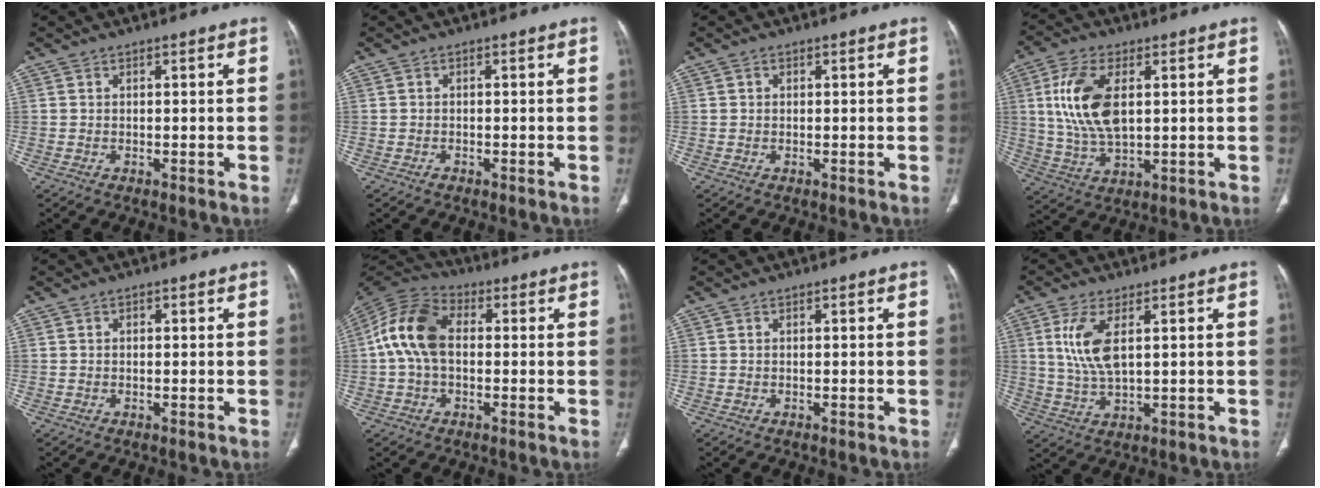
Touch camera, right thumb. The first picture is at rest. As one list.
[{"total": 0.7, "force": [-0.5, 0.4, 0.2], "torque": [-0.003, 0.001, -0.010]}, {"total": 0.6, "force": [0.1, 0.5, 0.2], "torque": [0.001, 0.002, 0.002]}, {"total": 12.9, "force": [2.6, 6.6, 10.8], "torque": [-0.217, -0.005, 0.054]}, {"total": 0.6, "force": [0.2, 0.4, 0.3], "torque": [0.003, 0.002, 0.000]}, {"total": 12.1, "force": [0.4, 7.9, 9.2], "torque": [-0.176, 0.031, -0.004]}, {"total": 0.0}, {"total": 8.1, "force": [2.2, 3.2, 7.0], "torque": [-0.153, -0.009, 0.049]}]